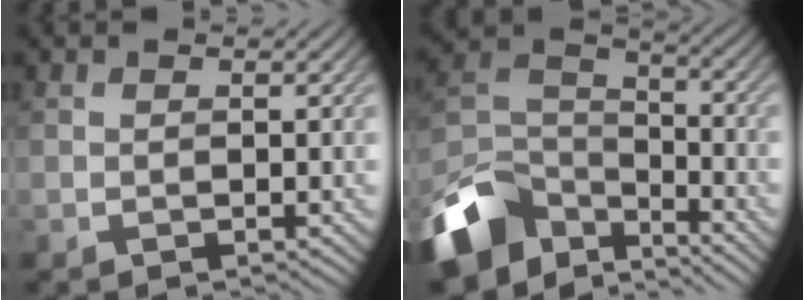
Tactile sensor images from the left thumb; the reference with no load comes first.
{"total": 13.6, "force": [-8.5, 7.7, 7.4], "torque": [-0.199, -0.018, -0.162]}